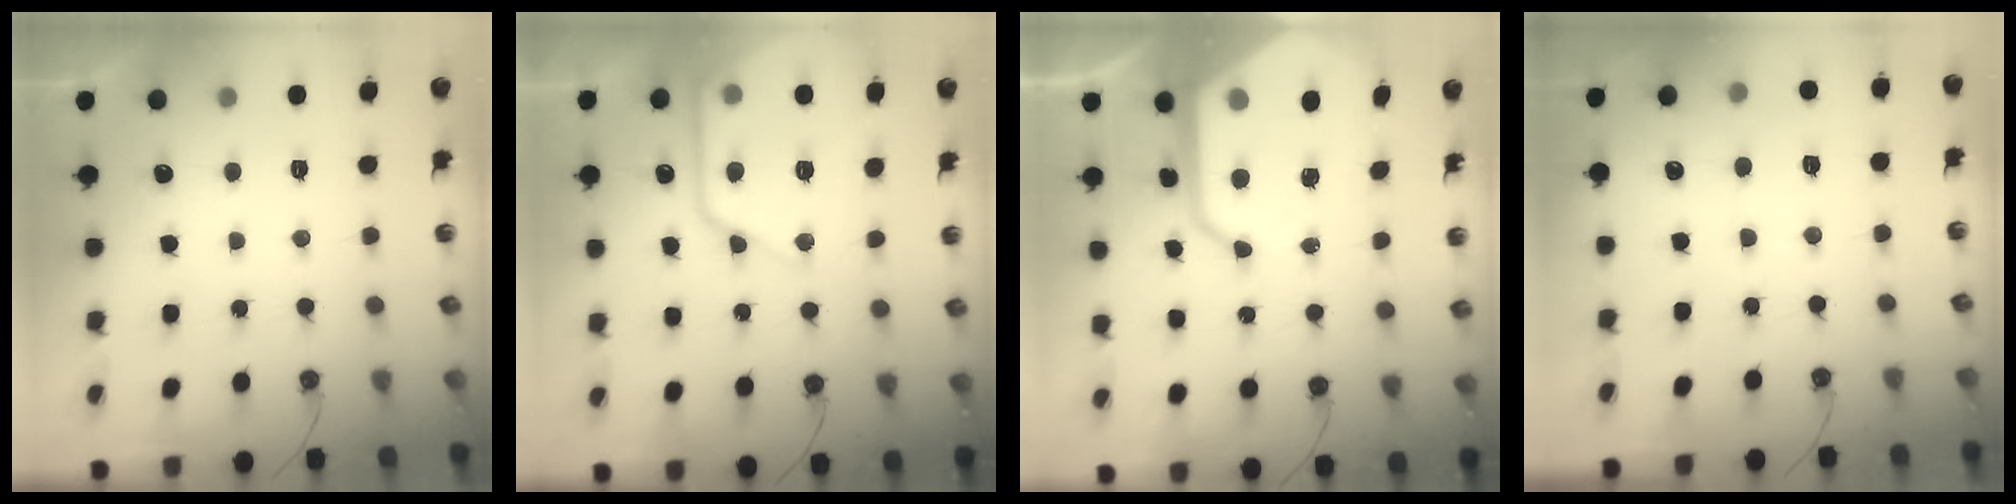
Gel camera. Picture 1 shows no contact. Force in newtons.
{"total": 16.6, "press": 16.6, "slide": 0.8}
{"total": 17.4, "press": 17.4, "slide": 1.5}
{"total": 4.7, "press": 4.7, "slide": 0.7}